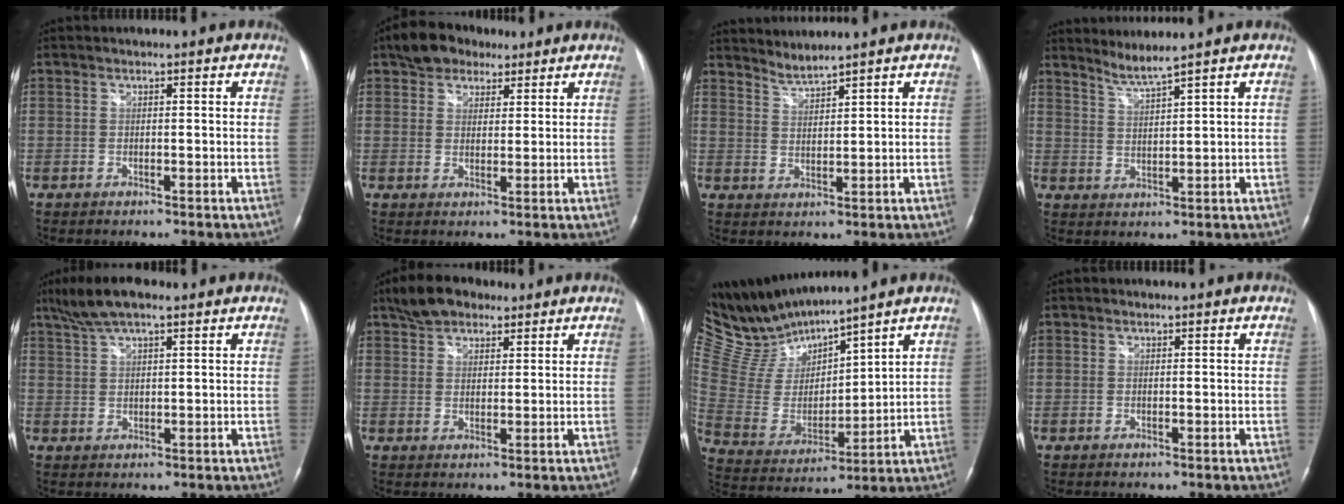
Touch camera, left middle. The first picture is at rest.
{"total": 6.6, "force": [4.6, 4.0, 2.5], "torque": [-0.042, 0.018, 0.081]}
{"total": 2.7, "force": [2.7, -0.7, -0.1], "torque": [-0.002, -0.004, 0.058]}
{"total": 3.4, "force": [3.0, -1.2, 0.9], "torque": [-0.025, -0.011, 0.066]}
{"total": 7.1, "force": [5.1, 1.6, 4.6], "torque": [-0.099, 0.022, 0.095]}
{"total": 6.9, "force": [5.0, 3.6, 3.2], "torque": [-0.060, 0.020, 0.090]}
{"total": 11.9, "force": [11.6, 0.6, 2.6], "torque": [-0.079, 0.003, 0.252]}
{"total": 0.0}